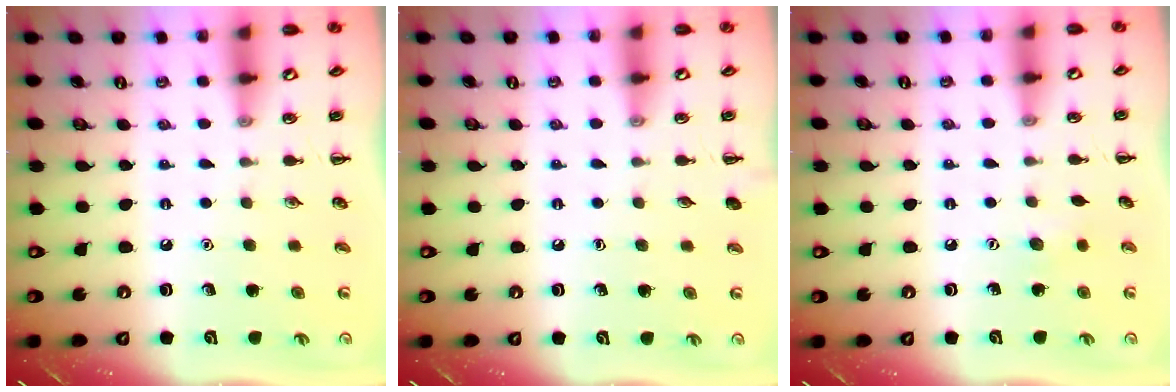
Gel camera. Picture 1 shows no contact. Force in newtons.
{"total": 0.0}
{"total": 3.1, "press": 3.0, "slide": 0.8}